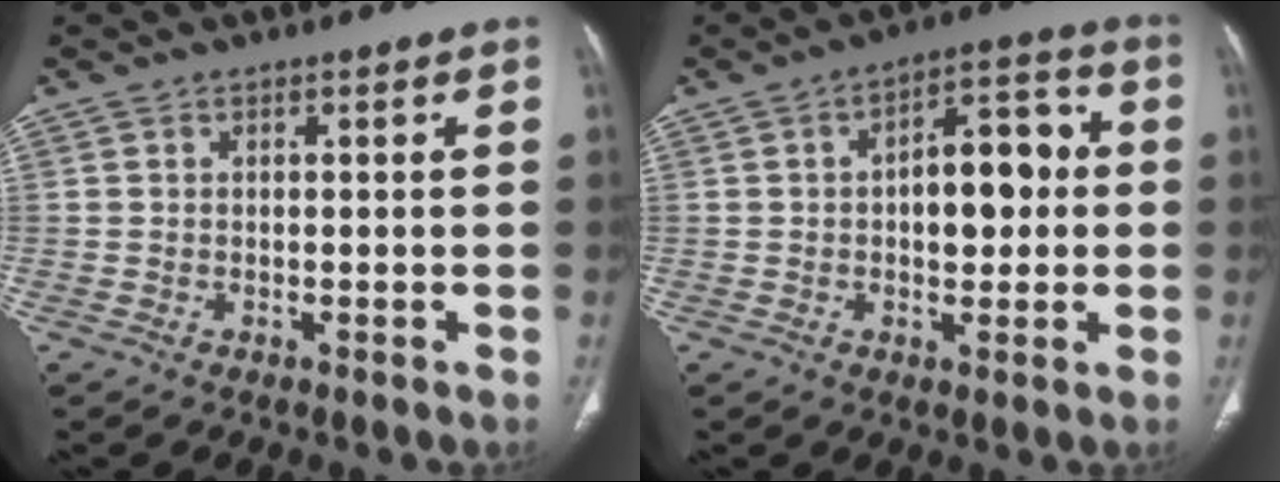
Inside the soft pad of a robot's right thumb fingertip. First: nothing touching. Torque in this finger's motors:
{"motor_torque": [-0.58, 0.37, 0.59, 0.56, 0.11]}